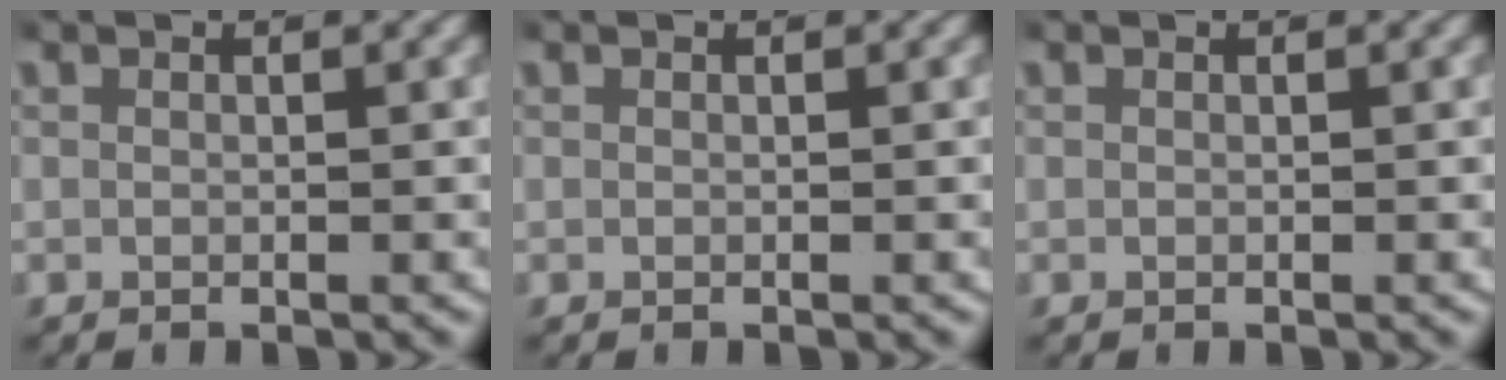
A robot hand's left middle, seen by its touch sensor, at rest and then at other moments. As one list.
[{"total": 0.0}, {"total": 0.0}]